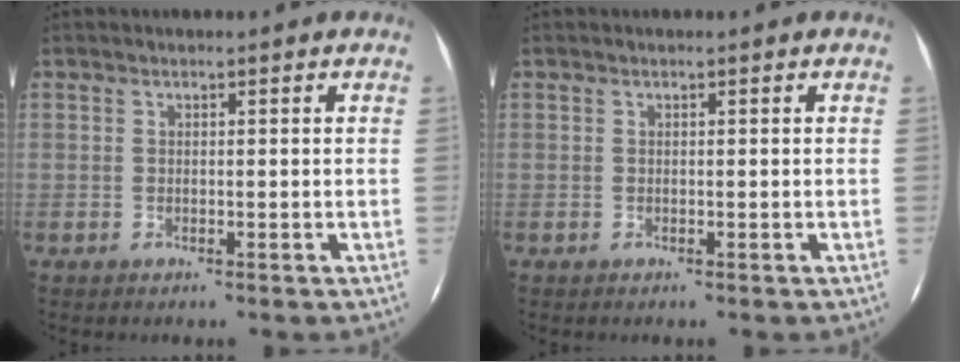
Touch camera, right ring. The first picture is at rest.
{"total": 0.0}